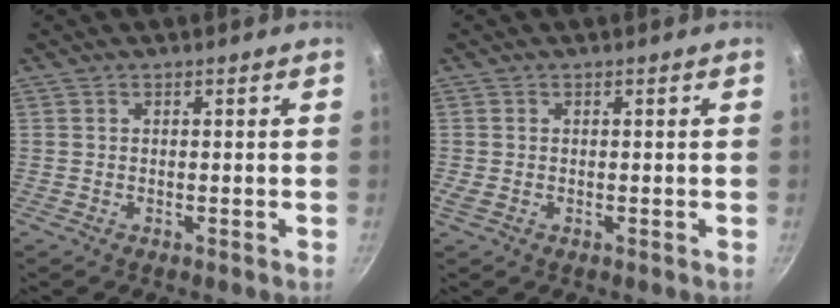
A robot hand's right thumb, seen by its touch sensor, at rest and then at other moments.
{"total": 1.0, "force": [-0.2, 0.4, 0.9], "torque": [-0.022, 0.001, -0.004]}